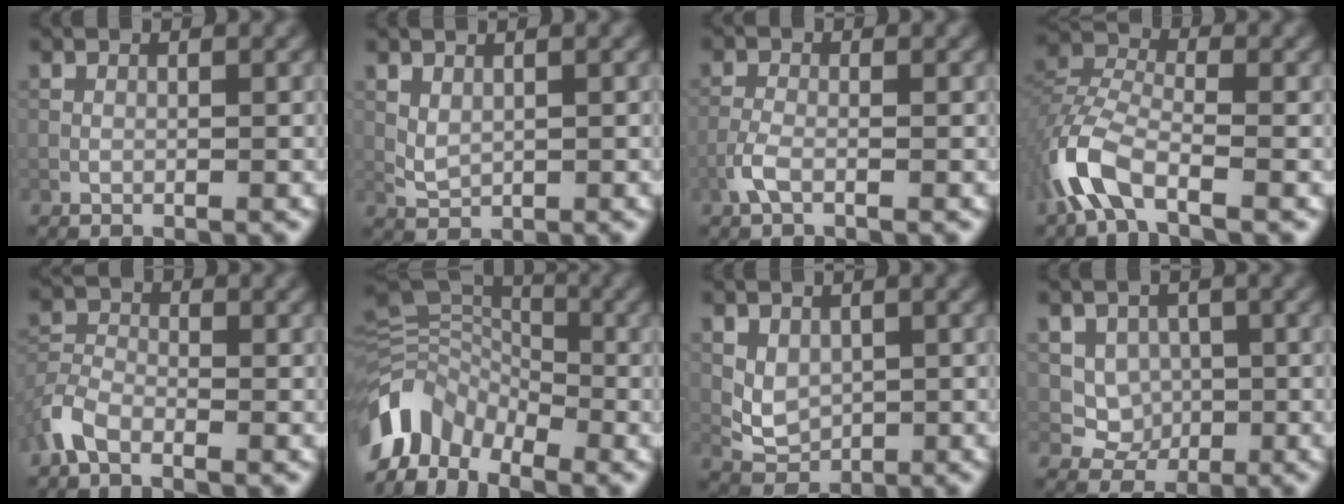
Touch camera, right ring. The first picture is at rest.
{"total": 1.4, "force": [0.7, 0.9, 0.8], "torque": [-0.022, -0.003, 0.020]}
{"total": 1.9, "force": [-1.0, 0.7, 1.5], "torque": [-0.036, 0.001, -0.027]}
{"total": 6.4, "force": [-3.5, 2.9, 4.4], "torque": [-0.096, 0.001, -0.084]}
{"total": 3.4, "force": [-2.4, 1.6, 1.8], "torque": [-0.041, 0.001, -0.062]}
{"total": 8.4, "force": [-4.9, 5.2, 4.4], "torque": [-0.089, -0.007, -0.105]}
{"total": 2.6, "force": [0.4, 2.1, 1.6], "torque": [-0.028, -0.007, 0.012]}
{"total": 4.4, "force": [1.0, 3.9, 1.8], "torque": [-0.032, -0.005, 0.024]}